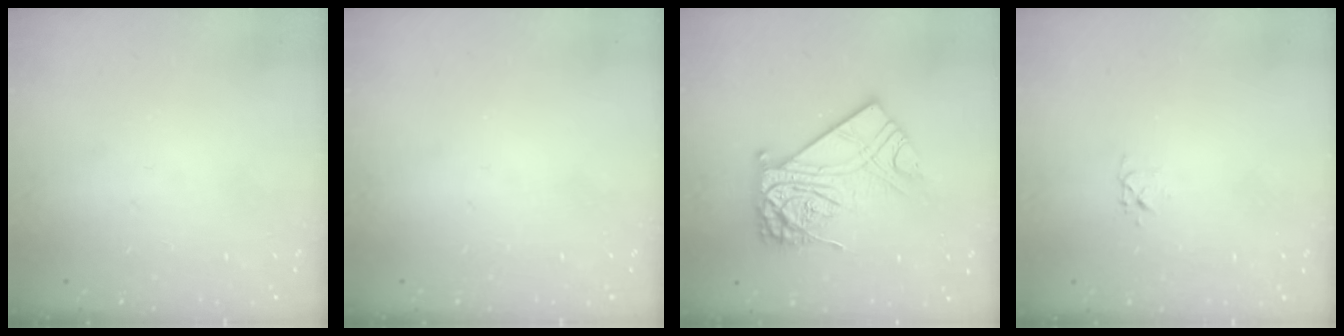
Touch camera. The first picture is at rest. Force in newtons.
{"total": 0.0}
{"total": 15.8, "press": 15.7, "slide": 1.3}
{"total": 3.2, "press": 3.2, "slide": 0.3}